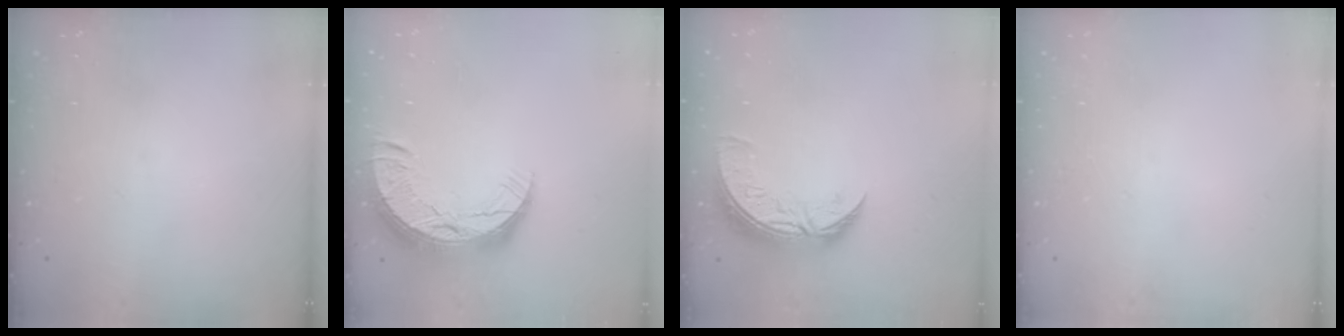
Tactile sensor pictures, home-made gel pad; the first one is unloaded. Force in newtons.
{"total": 13.4, "press": 13.4, "slide": 0.9}
{"total": 9.7, "press": 9.7, "slide": 0.8}
{"total": 0.0}